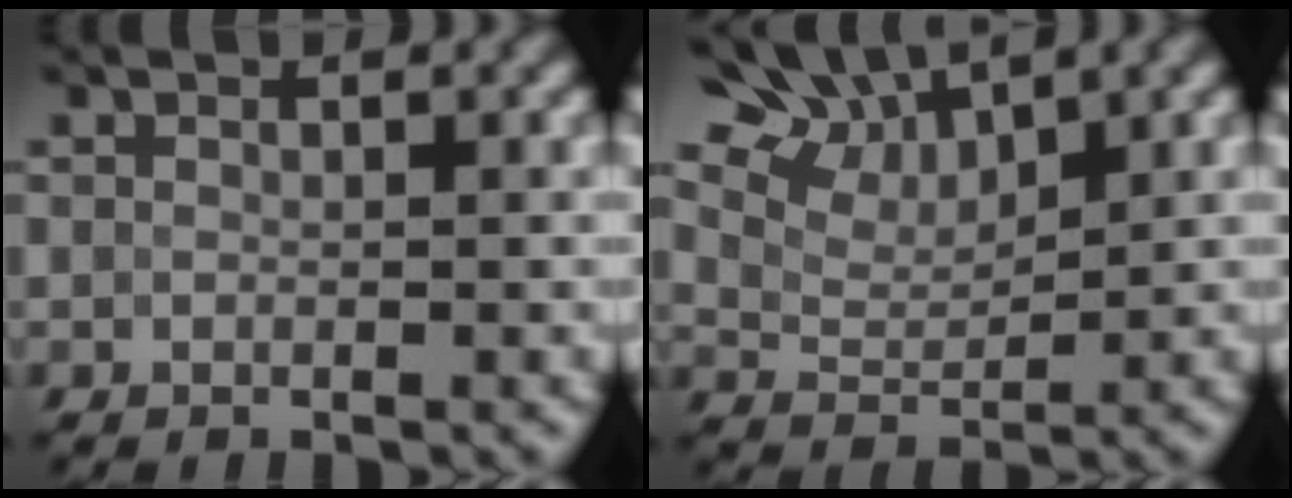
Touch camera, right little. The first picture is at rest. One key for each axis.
{"total": 7.9, "fx": 5.0, "fy": 4.0, "fz": 4.8, "tx": -0.096, "ty": 0.019, "tz": 0.067}